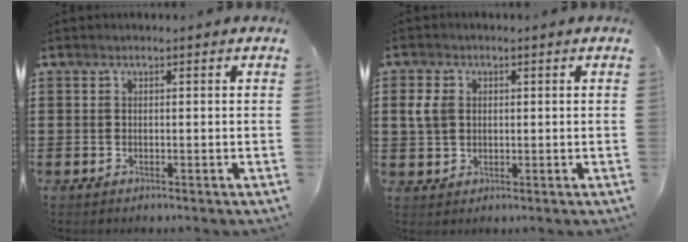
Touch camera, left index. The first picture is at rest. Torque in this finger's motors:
{"motor_torque": [0.20, 0.08, 0.14, 0.06]}